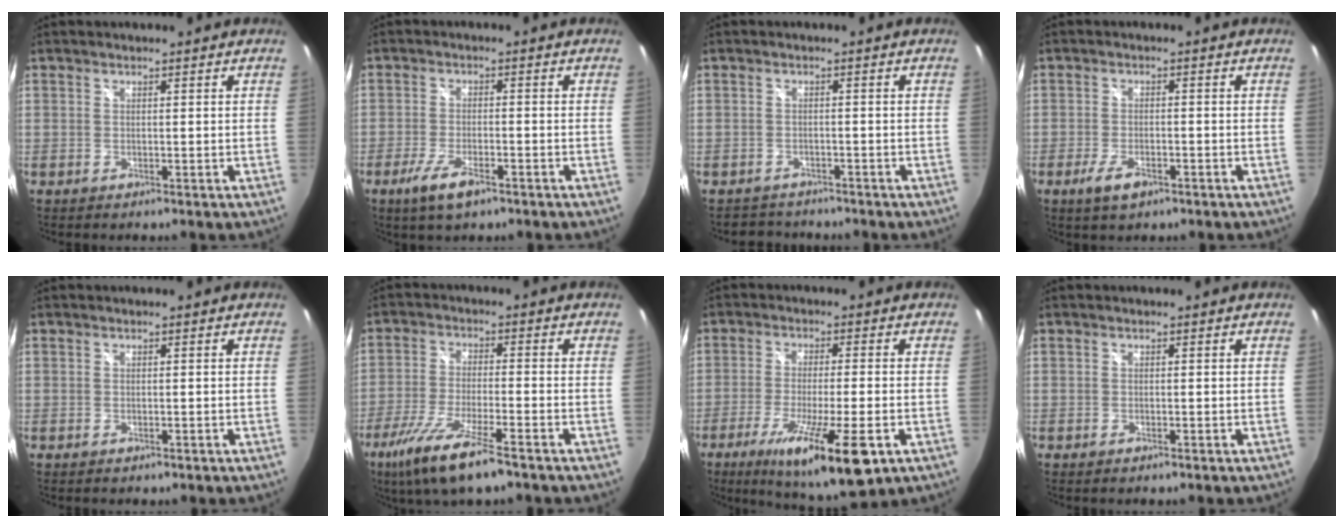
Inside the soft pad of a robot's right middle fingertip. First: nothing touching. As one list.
[{"total": 6.1, "force": [-3.7, 1.8, 4.5], "torque": [-0.108, -0.014, -0.069]}, {"total": 3.8, "force": [-3.4, 1.7, 0.0], "torque": [-0.009, 0.005, -0.055]}, {"total": 4.4, "force": [-2.6, 1.9, 3.1], "torque": [-0.074, -0.010, -0.046]}, {"total": 0.0}, {"total": 12.6, "force": [-8.2, 2.2, 9.3], "torque": [-0.205, -0.038, -0.155]}, {"total": 16.2, "force": [-7.9, 2.7, 13.8], "torque": [-0.254, -0.051, -0.125]}, {"total": 0.0}]